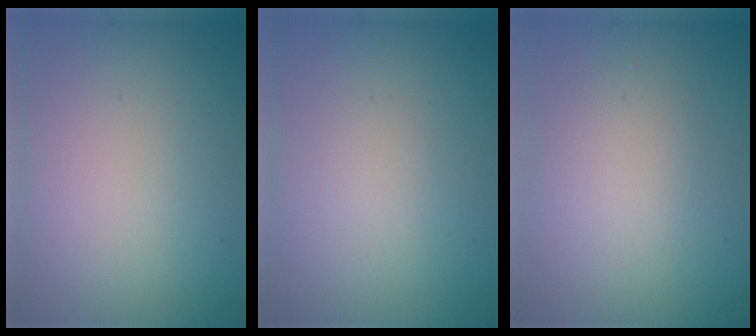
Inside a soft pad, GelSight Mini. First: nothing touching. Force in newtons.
{"total": 0.7, "press": 0.7, "slide": 0.0}
{"total": 1.9, "press": 1.9, "slide": 0.1}